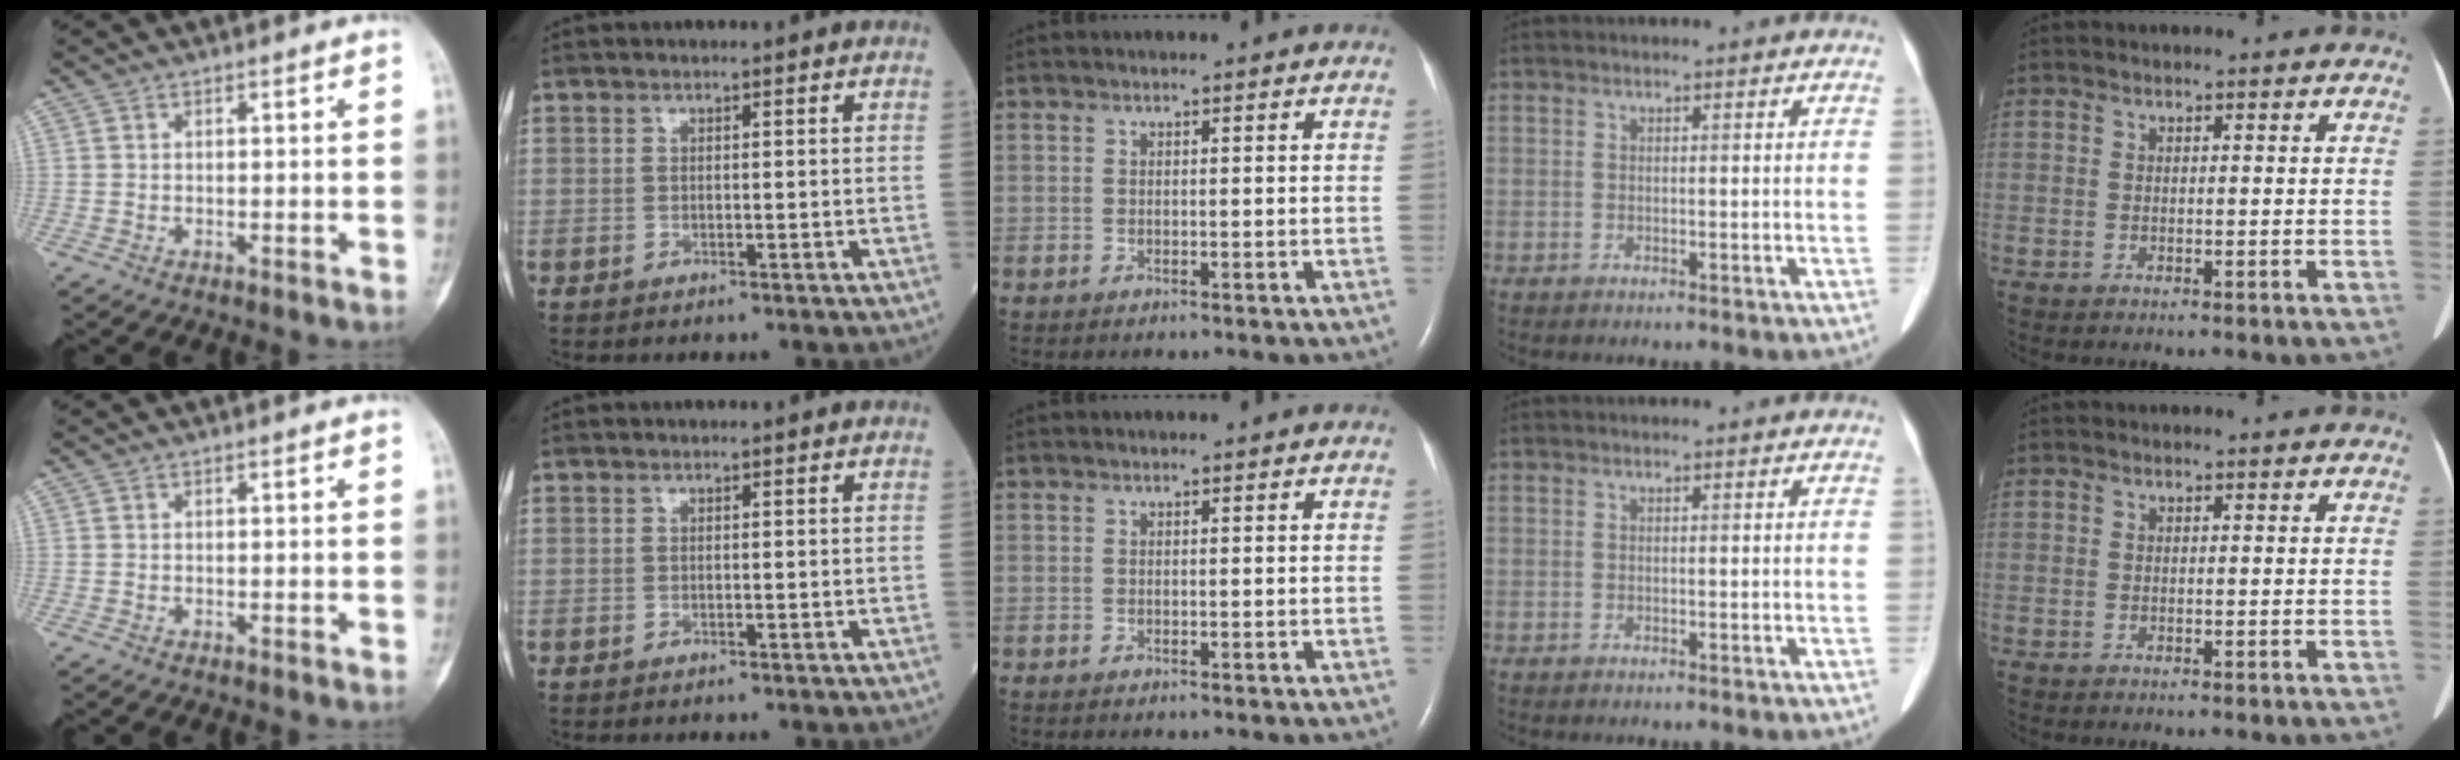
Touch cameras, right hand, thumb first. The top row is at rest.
{}